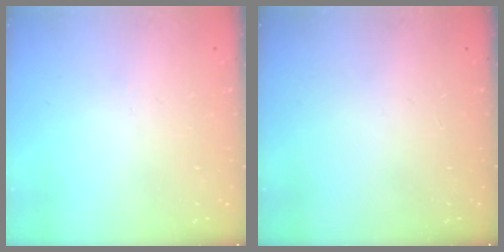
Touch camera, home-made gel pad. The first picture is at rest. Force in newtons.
{"total": 0.0}